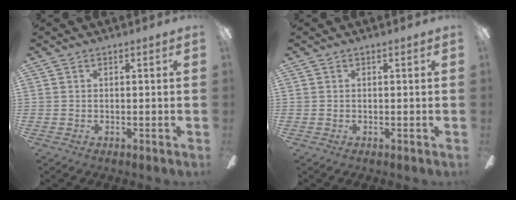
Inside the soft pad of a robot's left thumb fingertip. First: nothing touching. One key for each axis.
{"total": 0.0}